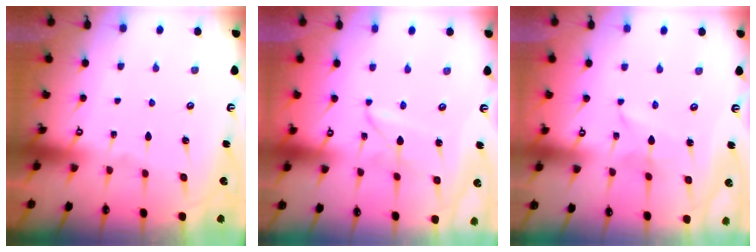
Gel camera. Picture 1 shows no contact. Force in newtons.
{"total": 1.9, "press": 1.9, "slide": 0.2}
{"total": 2.0, "press": 2.0, "slide": 0.1}